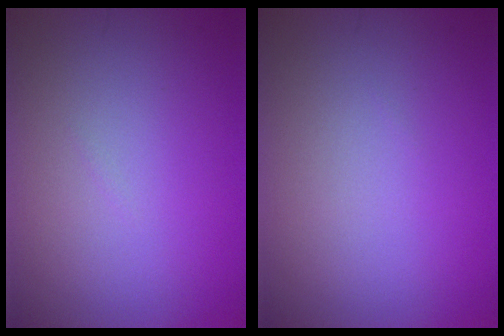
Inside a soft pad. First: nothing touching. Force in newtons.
{"total": 0.0}